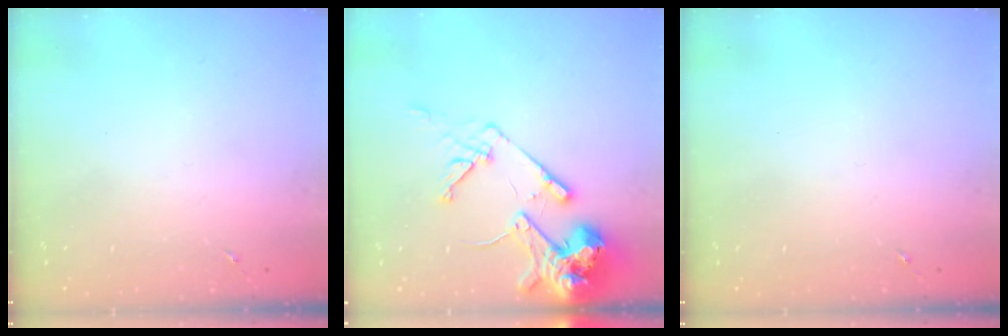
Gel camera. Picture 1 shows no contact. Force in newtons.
{"total": 16.6, "press": 16.5, "slide": 2.3}
{"total": 0.0}